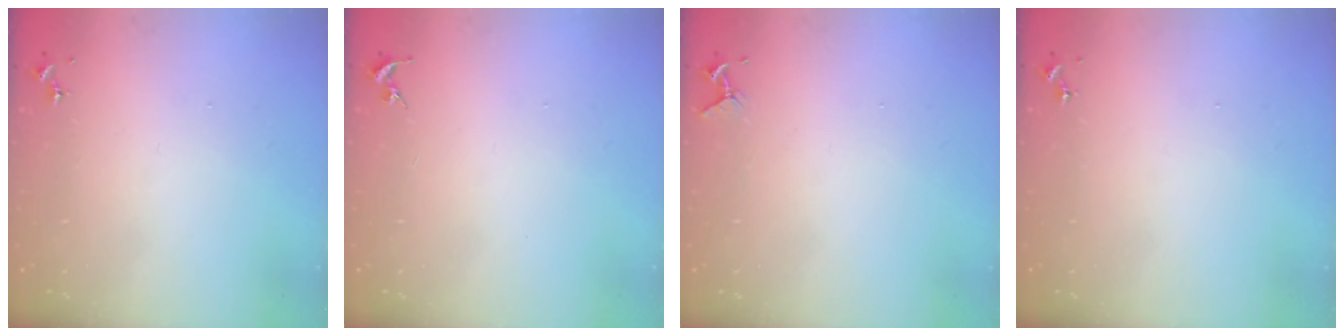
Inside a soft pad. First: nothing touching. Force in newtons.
{"total": 0.0}
{"total": 4.0, "press": 3.9, "slide": 0.4}
{"total": 0.0}